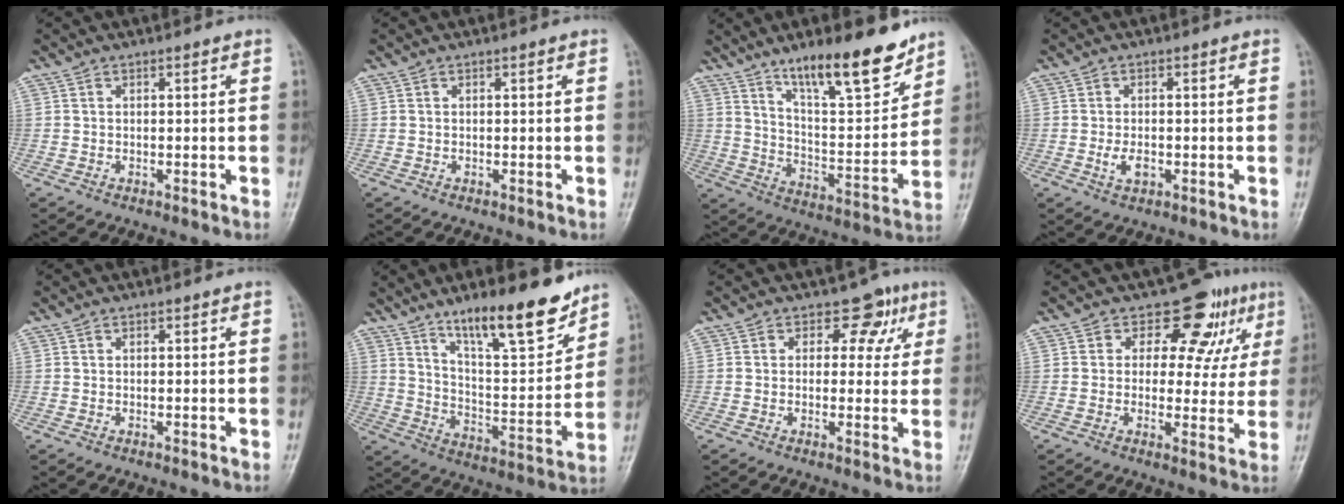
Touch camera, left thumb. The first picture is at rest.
{"total": 0.0}
{"total": 17.4, "force": [12.4, 4.8, 11.3], "torque": [-0.142, -0.082, 0.211]}
{"total": 3.3, "force": [-0.9, 2.1, 2.4], "torque": [-0.040, -0.001, -0.016]}
{"total": 0.0}
{"total": 17.3, "force": [12.3, 4.5, 11.2], "torque": [-0.142, -0.082, 0.209]}
{"total": 6.1, "force": [2.5, 4.6, 3.1], "torque": [0.009, 0.000, 0.023]}
{"total": 10.6, "force": [5.4, 7.0, 6.0], "torque": [-0.021, -0.017, 0.064]}